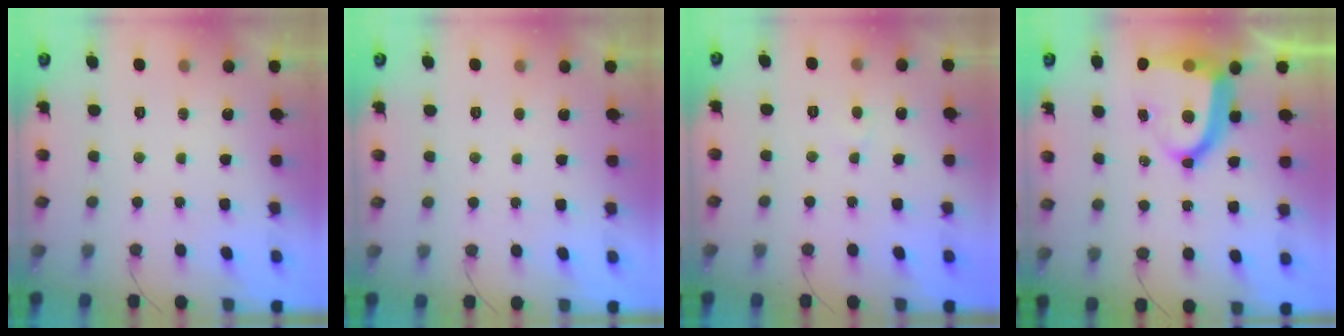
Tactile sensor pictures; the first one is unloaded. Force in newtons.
{"total": 1.6, "press": 1.6, "slide": 0.2}
{"total": 3.4, "press": 3.4, "slide": 0.4}
{"total": 16.3, "press": 16.2, "slide": 1.6}